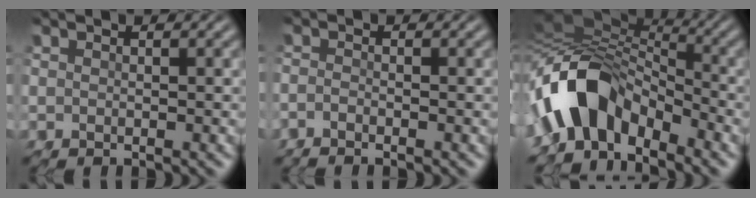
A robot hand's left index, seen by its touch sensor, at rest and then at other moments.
{"total": 1.2, "force": [-0.9, -0.7, 0.0], "torque": [-0.007, 0.003, -0.019]}
{"total": 7.9, "force": [-4.4, 4.4, 4.8], "torque": [-0.080, 0.014, -0.089]}